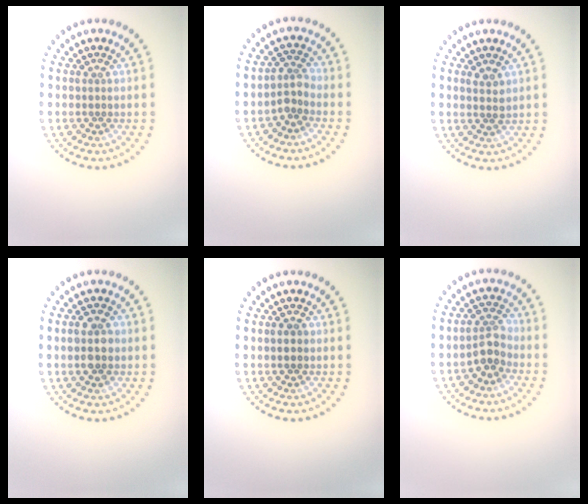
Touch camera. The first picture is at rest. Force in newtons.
{"total": 1.9, "press": 1.4, "slide": 1.2}
{"total": 1.3, "press": 1.2, "slide": 0.6}
{"total": 2.8, "press": 2.8, "slide": 0.2}
{"total": 1.7, "press": 1.7, "slide": 0.2}
{"total": 2.5, "press": 2.3, "slide": 0.9}